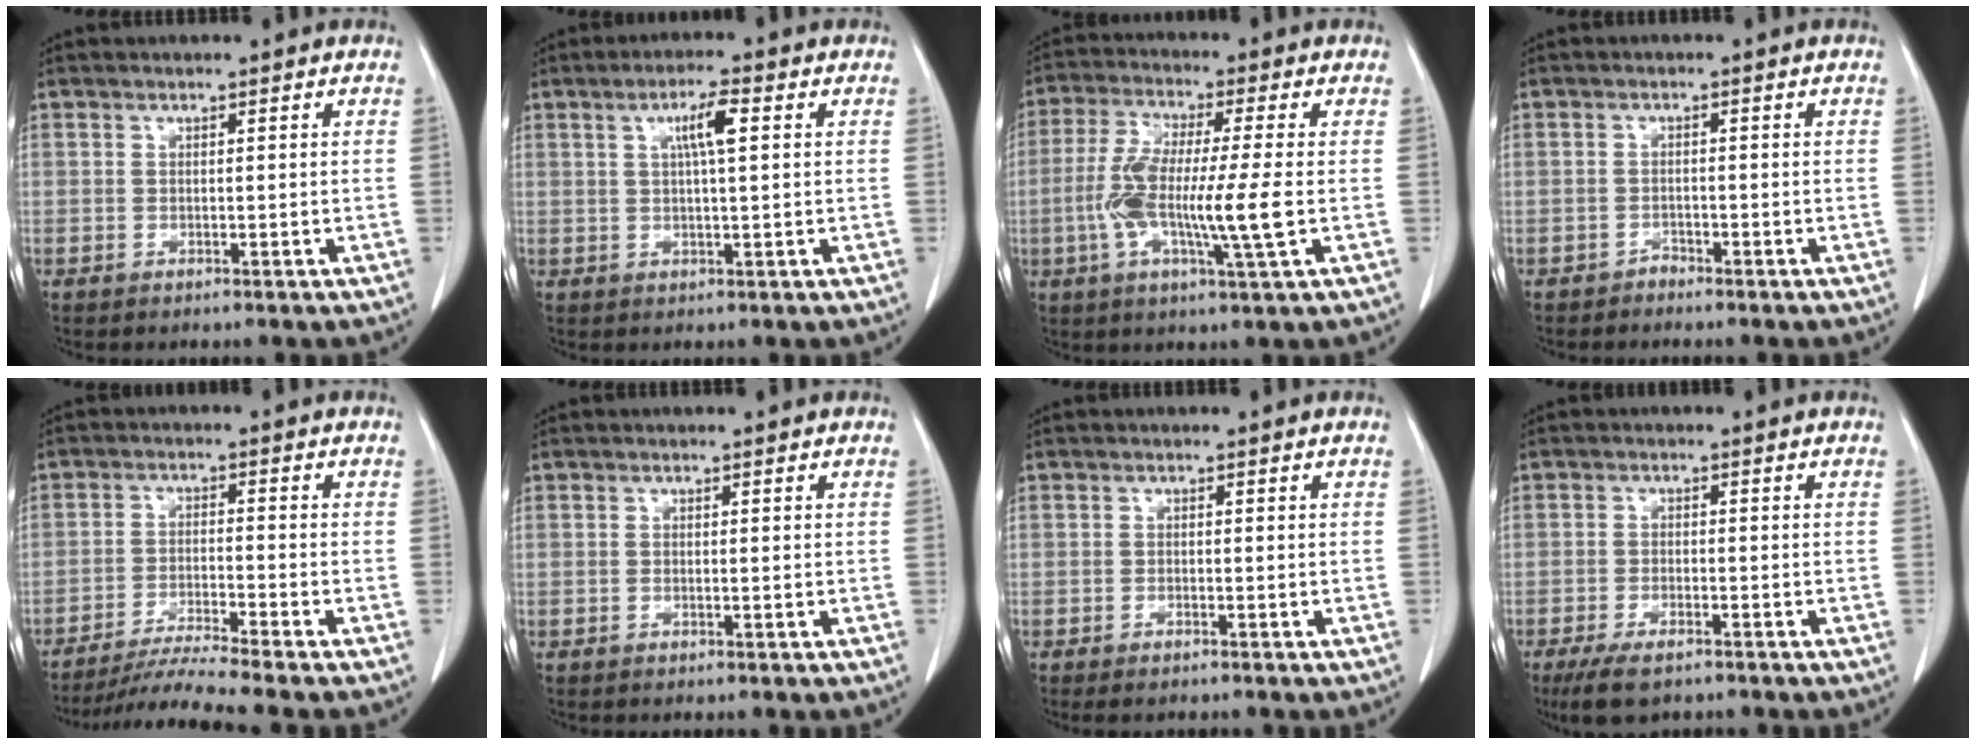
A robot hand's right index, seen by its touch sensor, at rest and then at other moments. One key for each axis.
{"total": 4.6, "fx": 1.4, "fy": 0.3, "fz": 4.3, "tx": -0.078, "ty": 0.005, "tz": 0.024}
{"total": 11.7, "fx": -1.7, "fy": 0.5, "fz": 11.5, "tx": -0.225, "ty": -0.008, "tz": -0.038}
{"total": 1.0, "fx": -0.9, "fy": 0.4, "fz": -0.1, "tx": 0.007, "ty": 0.001, "tz": -0.020}
{"total": 8.4, "fx": -7.4, "fy": -2.3, "fz": 3.2, "tx": -0.048, "ty": -0.027, "tz": -0.131}
{"total": 0.0}
{"total": 1.7, "fx": -1.4, "fy": 0.4, "fz": 0.9, "tx": -0.012, "ty": -0.003, "tz": -0.018}
{"total": 5.9, "fx": -4.4, "fy": 1.8, "fz": 3.6, "tx": -0.067, "ty": -0.011, "tz": -0.074}